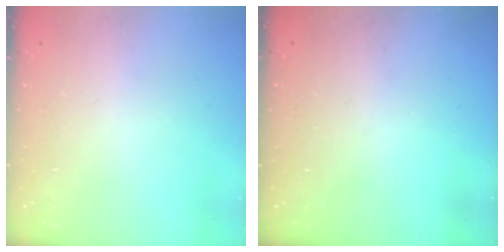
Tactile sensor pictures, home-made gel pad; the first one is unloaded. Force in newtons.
{"total": 3.2, "press": 3.2, "slide": 0.1}